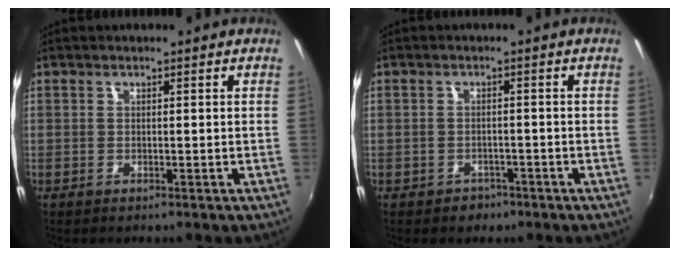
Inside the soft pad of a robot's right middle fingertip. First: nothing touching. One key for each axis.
{"total": 2.8, "fx": -1.8, "fy": 2.2, "fz": 0.4, "tx": -0.015, "ty": 0.001, "tz": -0.023}